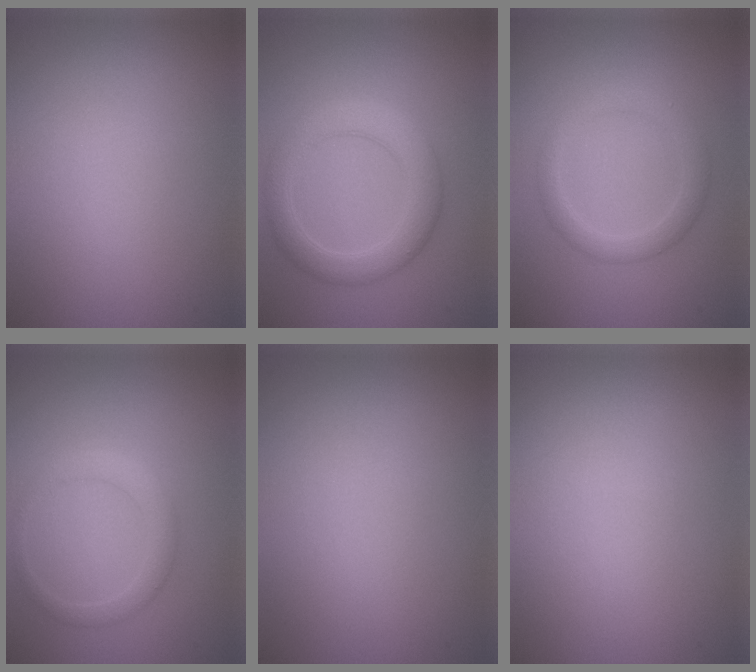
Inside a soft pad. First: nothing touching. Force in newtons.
{"total": 4.2, "press": 4.2, "slide": 0.3}
{"total": 2.5, "press": 2.5, "slide": 0.2}
{"total": 2.0, "press": 2.0, "slide": 0.3}
{"total": 0.0}
{"total": 0.0}